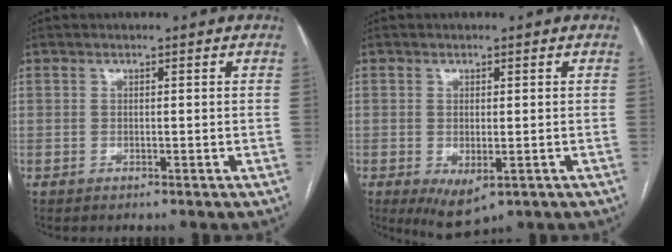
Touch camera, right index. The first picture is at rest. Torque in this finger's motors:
{"motor_torque": [0.82, -0.56, 0.18, 0.03]}